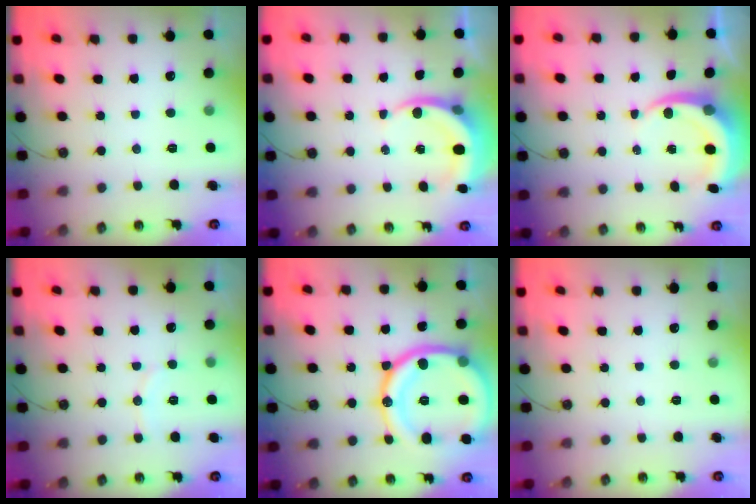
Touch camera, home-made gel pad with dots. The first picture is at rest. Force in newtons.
{"total": 5.5, "press": 5.4, "slide": 0.5}
{"total": 5.9, "press": 5.9, "slide": 0.7}
{"total": 5.6, "press": 5.6, "slide": 0.2}
{"total": 26.4, "press": 26.2, "slide": 2.9}
{"total": 0.0}